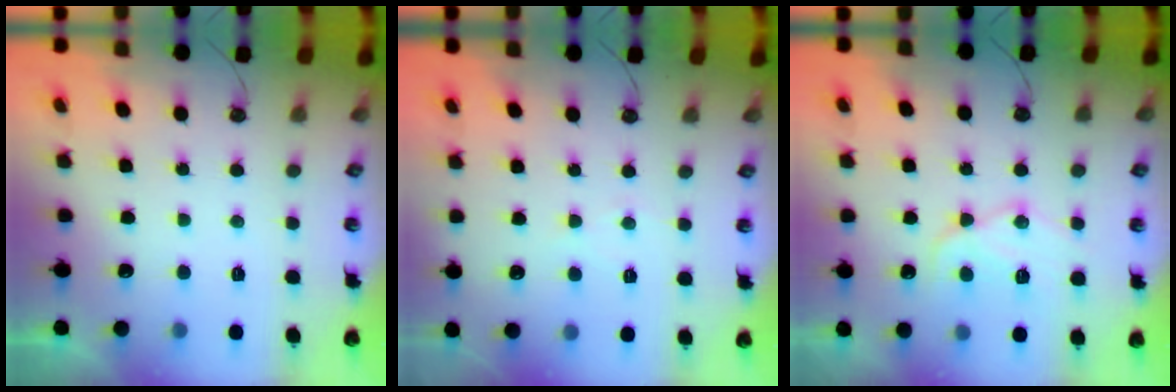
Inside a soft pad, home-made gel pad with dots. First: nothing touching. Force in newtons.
{"total": 4.1, "press": 4.0, "slide": 0.6}
{"total": 14.2, "press": 14.1, "slide": 1.2}